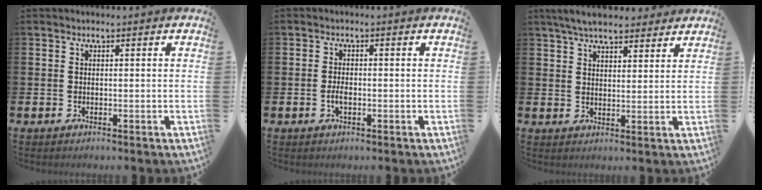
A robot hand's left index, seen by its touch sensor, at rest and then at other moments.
{"total": 1.8, "force": [-0.4, 0.8, 1.6], "torque": [-0.026, -0.001, -0.009]}
{"total": 5.8, "force": [5.4, 1.5, 1.5], "torque": [-0.045, -0.013, 0.100]}